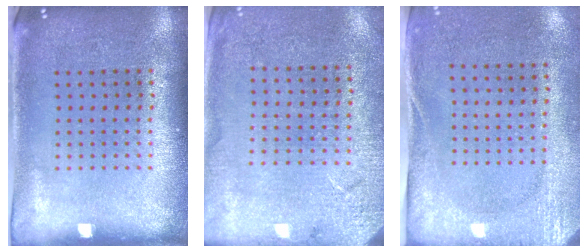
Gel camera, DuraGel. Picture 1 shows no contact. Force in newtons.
{"total": 2.6, "press": 2.6, "slide": 0.2}
{"total": 2.7, "press": 2.2, "slide": 1.7}